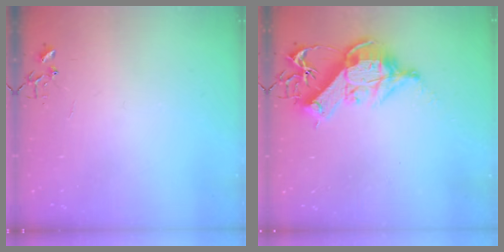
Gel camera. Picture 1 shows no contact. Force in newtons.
{"total": 13.7, "press": 13.5, "slide": 2.2}